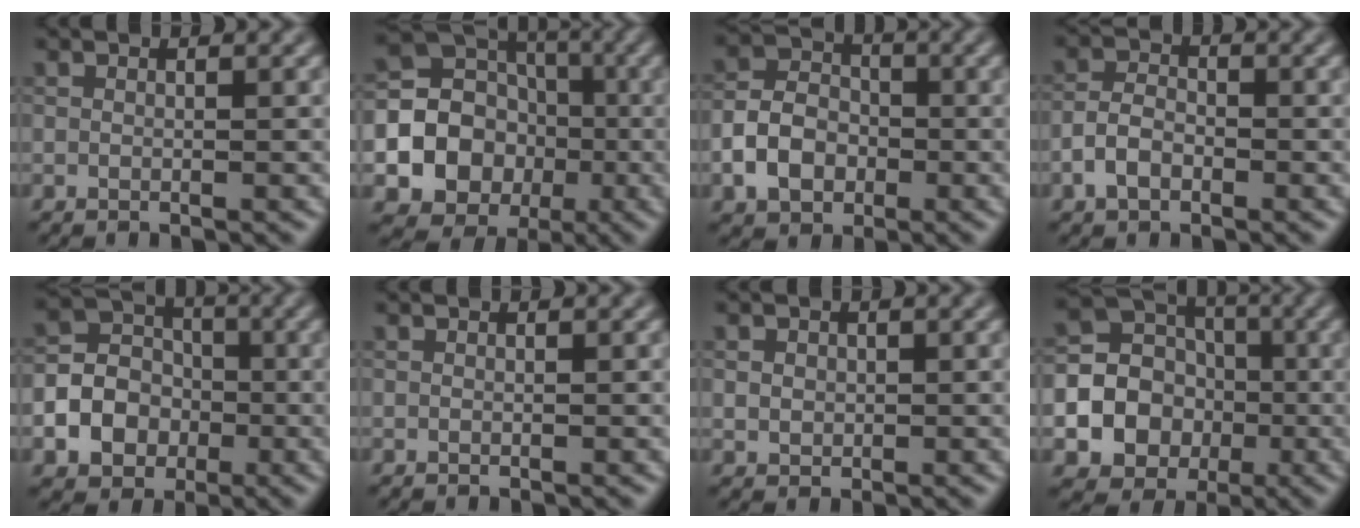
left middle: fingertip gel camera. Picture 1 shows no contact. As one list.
[{"total": 16.1, "force": [-3.3, 15.1, 4.6], "torque": [-0.114, -0.015, -0.066]}, {"total": 4.8, "force": [-1.7, 3.6, 2.7], "torque": [-0.050, 0.004, -0.037]}, {"total": 2.7, "force": [-1.4, 1.7, 1.6], "torque": [-0.030, 0.006, -0.034]}, {"total": 5.9, "force": [-2.0, 4.9, 2.7], "torque": [-0.034, -0.001, -0.050]}, {"total": 0.0}, {"total": 1.2, "force": [0.2, 1.1, 0.5], "torque": [-0.007, -0.002, 0.006]}, {"total": 13.7, "force": [-3.0, 12.7, 4.0], "torque": [-0.106, -0.015, -0.067]}]